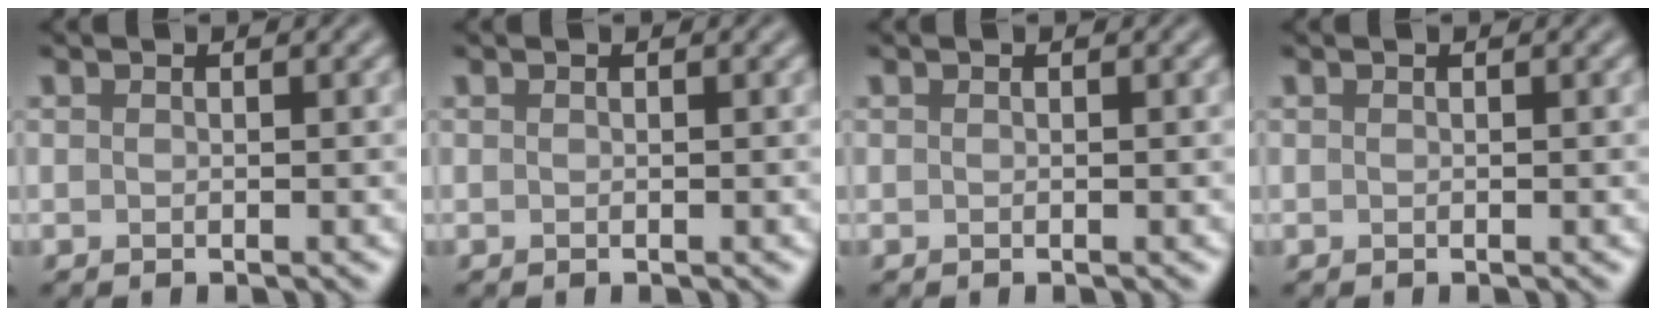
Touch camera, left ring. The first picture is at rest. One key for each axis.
{"total": 0.0}
{"total": 0.0}
{"total": 0.0}